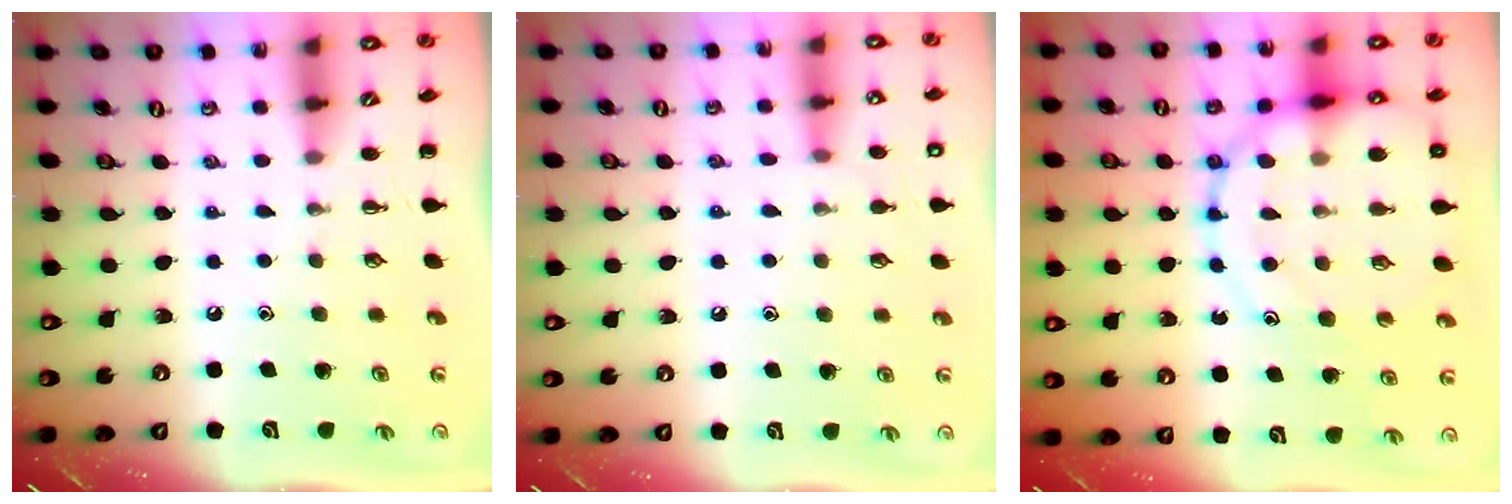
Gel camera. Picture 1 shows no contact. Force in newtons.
{"total": 7.3, "press": 7.0, "slide": 2.0}
{"total": 19.0, "press": 18.7, "slide": 3.0}